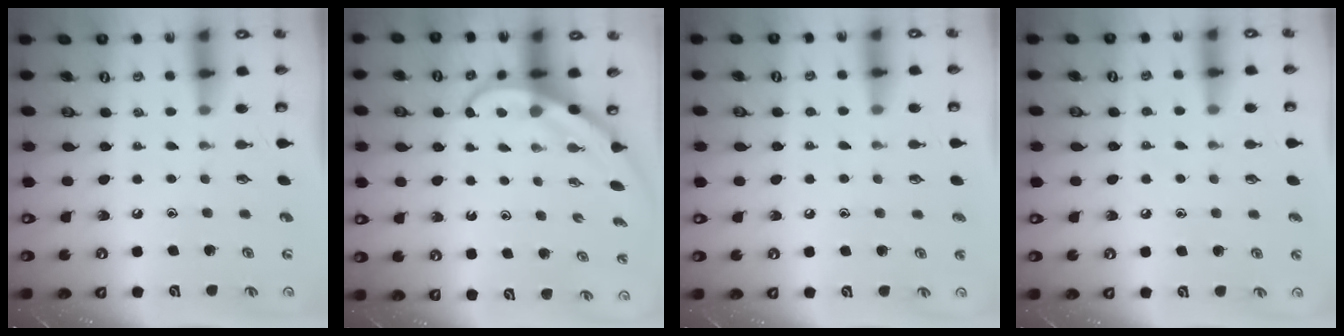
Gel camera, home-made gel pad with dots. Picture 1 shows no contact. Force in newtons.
{"total": 4.0, "press": 3.9, "slide": 0.3}
{"total": 5.0, "press": 5.0, "slide": 0.6}
{"total": 3.4, "press": 3.4, "slide": 0.4}